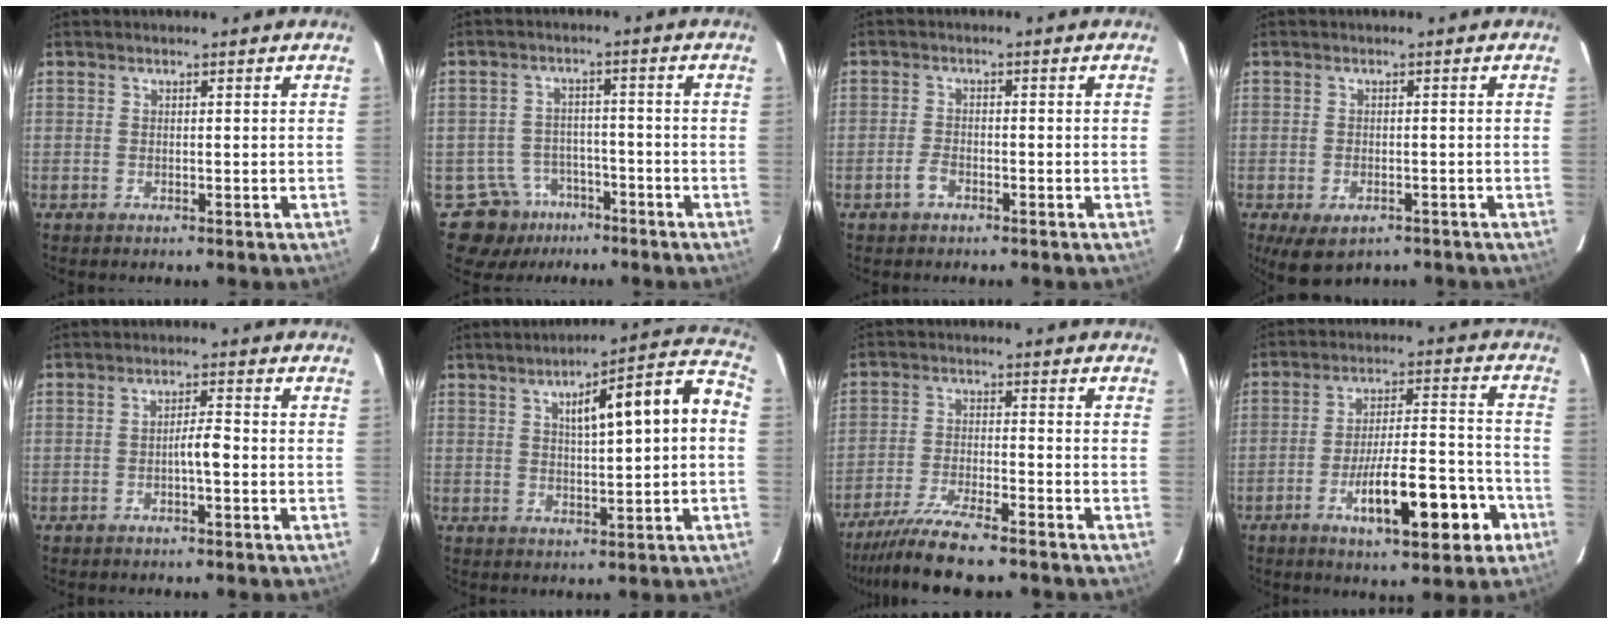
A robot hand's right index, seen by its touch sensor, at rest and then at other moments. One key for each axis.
{"total": 8.1, "fx": -5.0, "fy": 6.4, "fz": 0.3, "tx": -0.009, "ty": 0.021, "tz": -0.070}
{"total": 2.0, "fx": -1.3, "fy": 1.0, "fz": 1.2, "tx": -0.028, "ty": 0.002, "tz": -0.023}
{"total": 6.6, "fx": -4.3, "fy": 3.8, "fz": 3.4, "tx": -0.063, "ty": -0.009, "tz": -0.059}
{"total": 2.8, "fx": -0.8, "fy": 0.3, "fz": 2.6, "tx": -0.039, "ty": 0.004, "tz": -0.016}
{"total": 12.6, "fx": 2.1, "fy": 1.6, "fz": 12.4, "tx": -0.171, "ty": 0.036, "tz": 0.029}
{"total": 10.1, "fx": -8.6, "fy": 0.5, "fz": 5.1, "tx": -0.084, "ty": -0.027, "tz": -0.145}
{"total": 14.2, "fx": -6.5, "fy": 3.4, "fz": 12.2, "tx": -0.191, "ty": 0.018, "tz": -0.092}